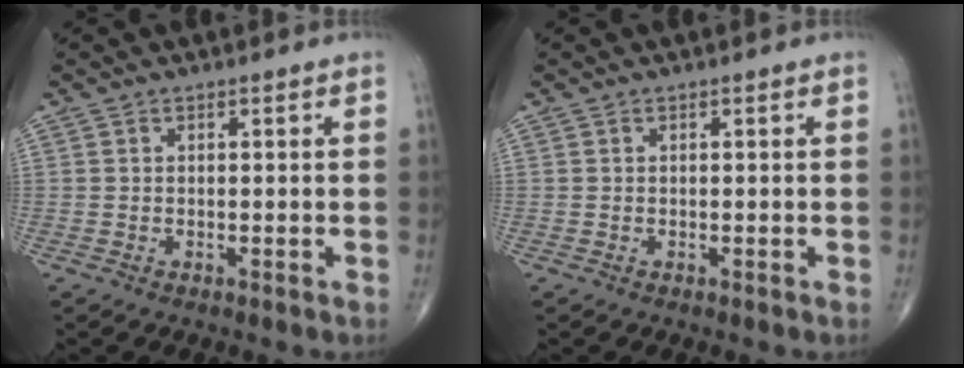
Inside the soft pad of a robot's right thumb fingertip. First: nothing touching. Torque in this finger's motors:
{"motor_torque": [0.03, 0.03, 0.06, 0.06, 0.00]}